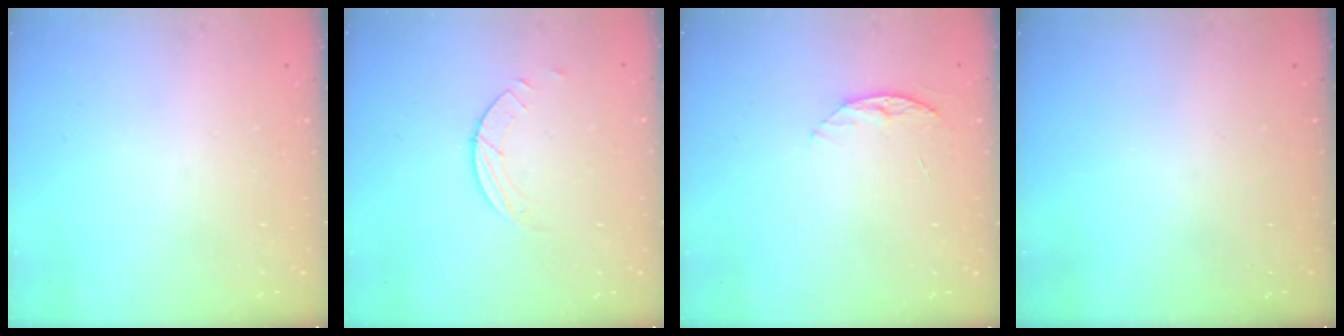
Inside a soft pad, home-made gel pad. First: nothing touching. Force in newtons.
{"total": 2.0, "press": 2.0, "slide": 0.2}
{"total": 6.4, "press": 6.3, "slide": 0.7}
{"total": 0.0}